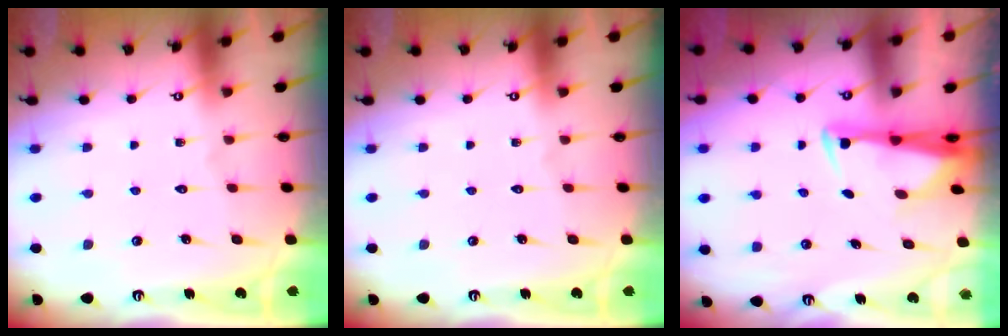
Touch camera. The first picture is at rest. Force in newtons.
{"total": 0.0}
{"total": 3.0, "press": 2.8, "slide": 0.9}